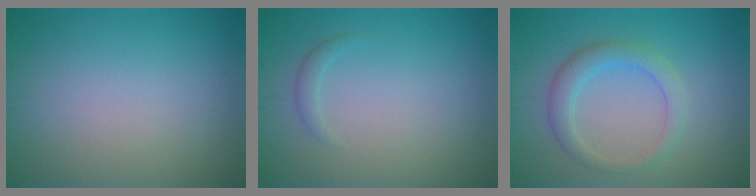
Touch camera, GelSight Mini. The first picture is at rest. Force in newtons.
{"total": 0.8, "press": 0.8, "slide": 0.0}
{"total": 3.0, "press": 3.0, "slide": 0.1}